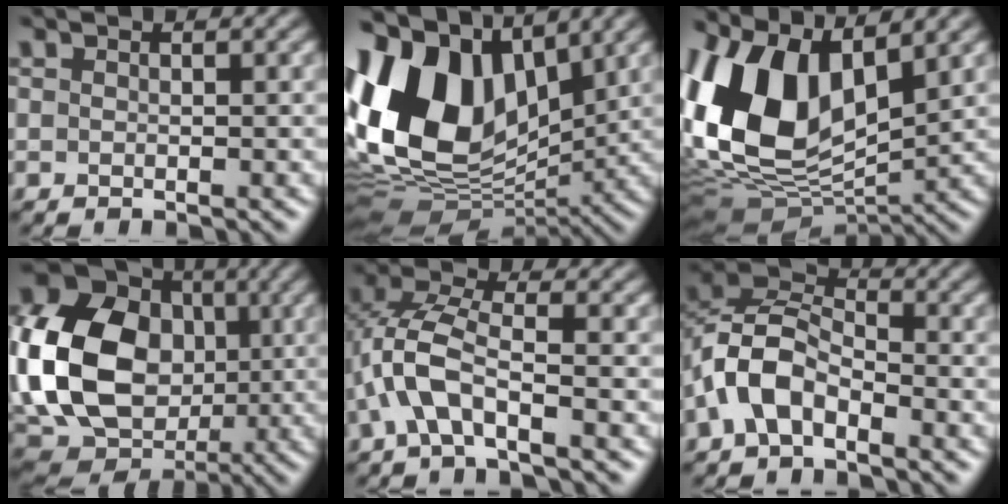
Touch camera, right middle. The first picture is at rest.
{"total": 15.7, "force": [3.2, 10.1, 11.6], "torque": [-0.254, 0.030, 0.044]}
{"total": 13.0, "force": [3.4, 7.4, 10.2], "torque": [-0.221, 0.001, 0.054]}
{"total": 15.4, "force": [0.5, 12.3, 9.3], "torque": [-0.203, 0.010, 0.005]}
{"total": 5.1, "force": [-1.9, 2.0, 4.3], "torque": [-0.101, 0.016, -0.046]}
{"total": 5.7, "force": [-2.7, 3.2, 3.9], "torque": [-0.078, 0.015, -0.061]}